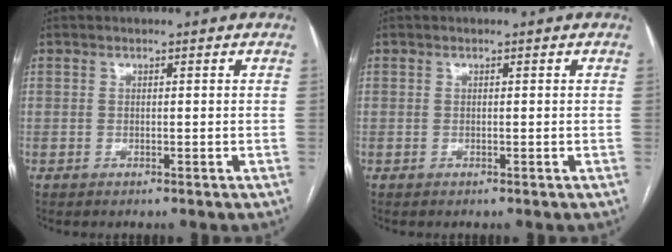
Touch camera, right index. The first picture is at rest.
{"total": 0.0}